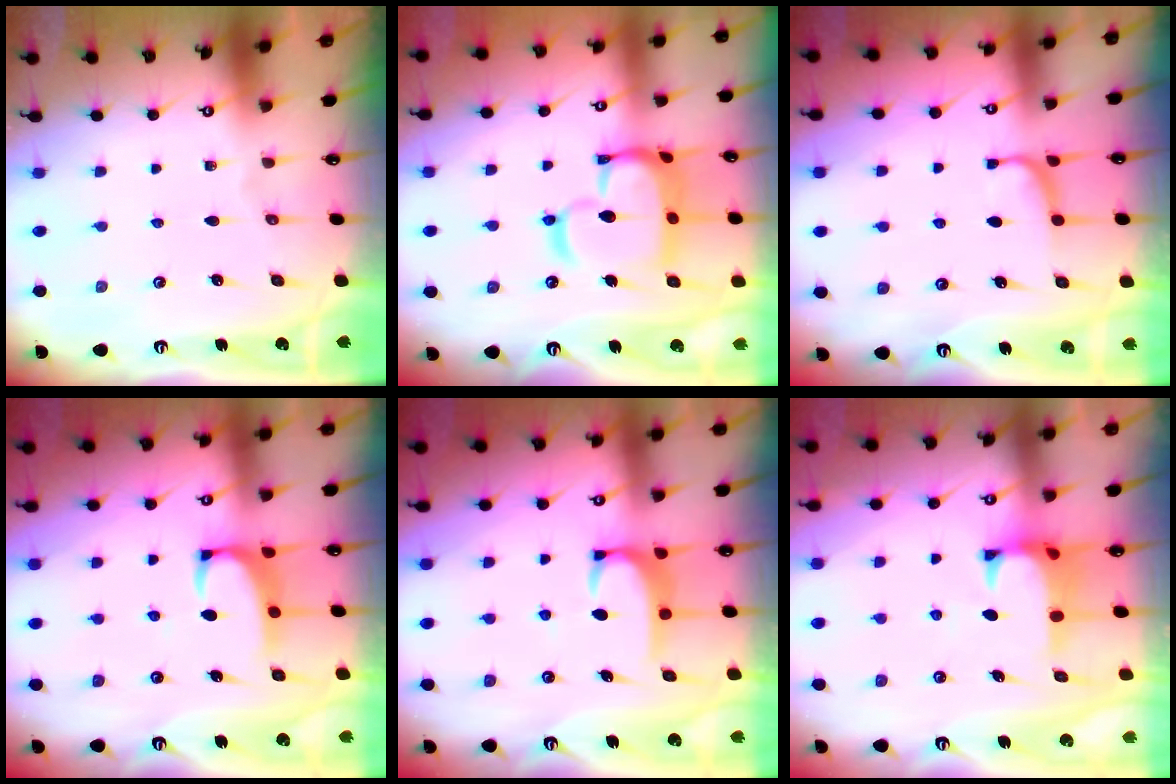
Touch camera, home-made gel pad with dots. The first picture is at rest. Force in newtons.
{"total": 13.2, "press": 13.2, "slide": 1.2}
{"total": 1.0, "press": 0.9, "slide": 0.5}
{"total": 2.5, "press": 2.4, "slide": 0.8}
{"total": 2.9, "press": 2.9, "slide": 0.6}
{"total": 1.0, "press": 0.7, "slide": 0.8}